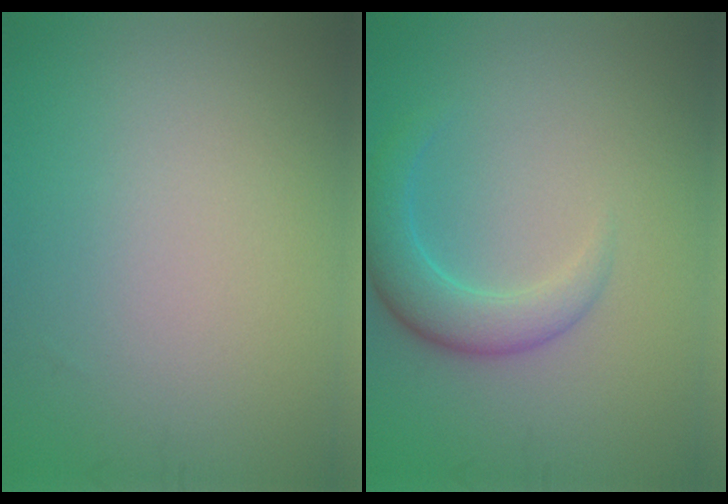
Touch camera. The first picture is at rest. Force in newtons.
{"total": 3.6, "press": 3.6, "slide": 0.2}